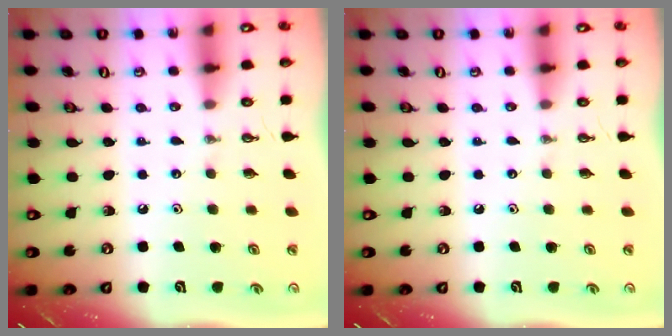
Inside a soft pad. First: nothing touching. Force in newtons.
{"total": 0.0}